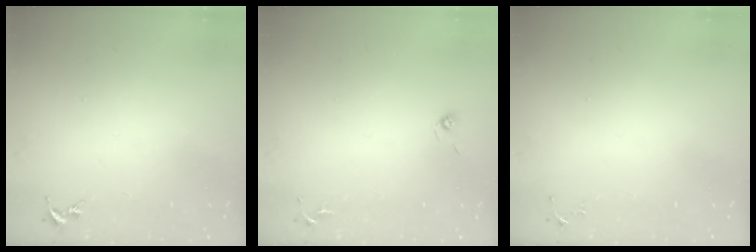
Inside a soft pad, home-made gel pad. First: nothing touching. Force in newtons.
{"total": 3.8, "press": 3.3, "slide": 1.8}
{"total": 3.3, "press": 3.3, "slide": 0.5}